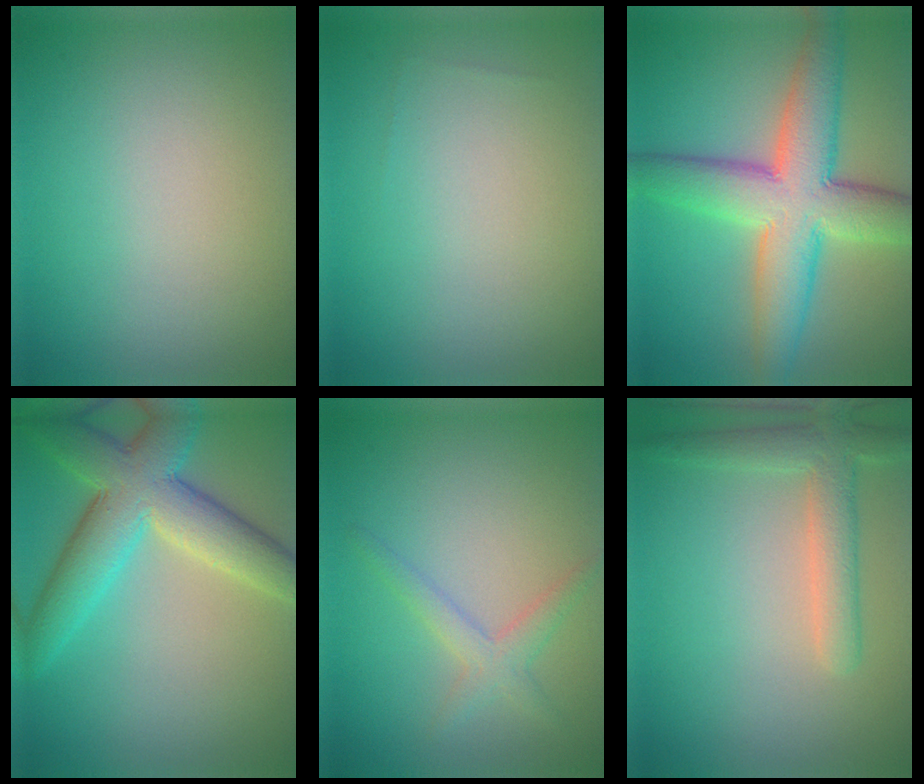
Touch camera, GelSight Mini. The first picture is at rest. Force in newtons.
{"total": 0.0}
{"total": 9.5, "press": 9.5, "slide": 0.4}
{"total": 8.2, "press": 8.2, "slide": 0.5}
{"total": 2.1, "press": 2.1, "slide": 0.1}
{"total": 3.5, "press": 3.5, "slide": 0.3}